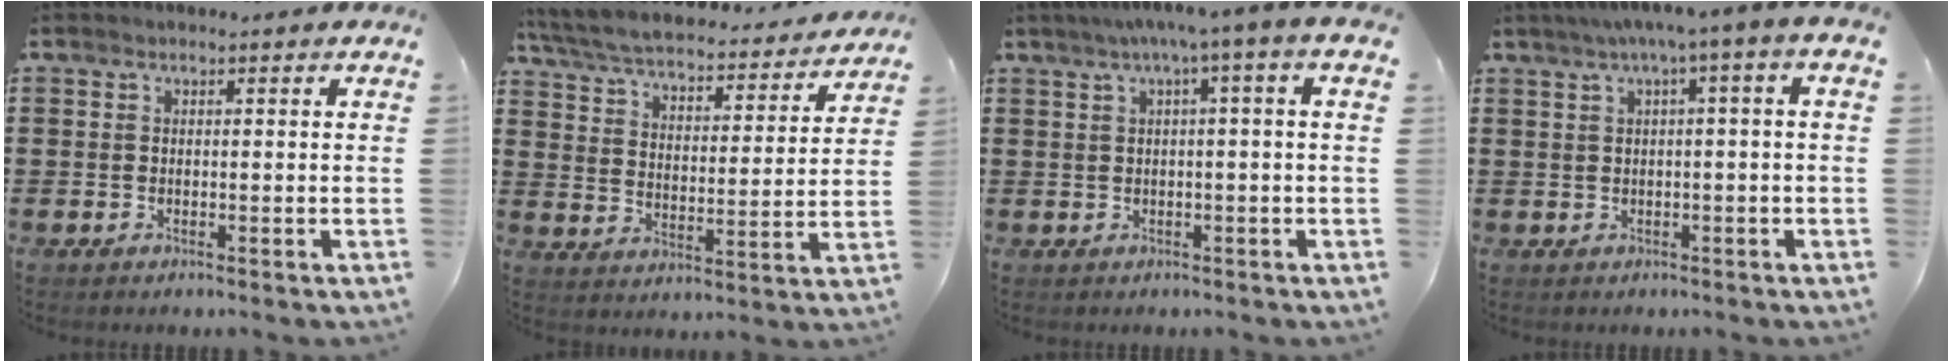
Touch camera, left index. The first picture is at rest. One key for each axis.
{"total": 4.8, "fx": 4.5, "fy": 0.4, "fz": 1.5, "tx": -0.053, "ty": -0.033, "tz": 0.071}
{"total": 3.3, "fx": -0.1, "fy": -0.5, "fz": 3.3, "tx": -0.059, "ty": -0.005, "tz": -0.008}
{"total": 3.1, "fx": -0.2, "fy": -0.4, "fz": 3.1, "tx": -0.054, "ty": -0.004, "tz": -0.010}